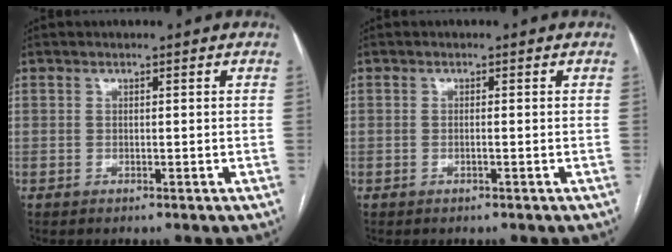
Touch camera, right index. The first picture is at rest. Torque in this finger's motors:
{"motor_torque": [-0.25, 0.14, -0.04, -0.01]}